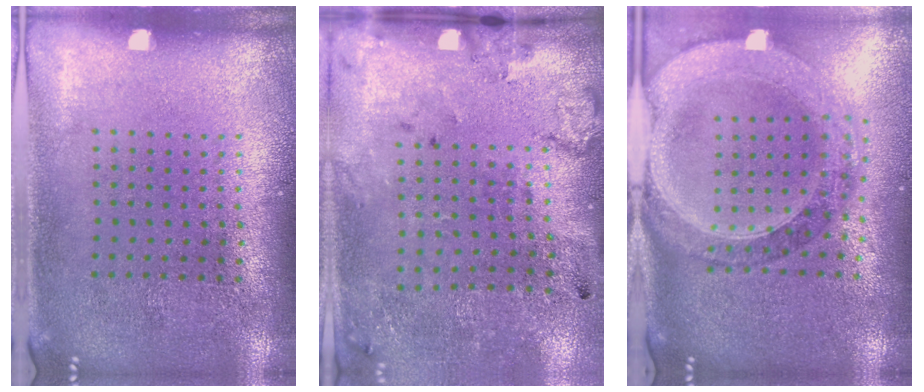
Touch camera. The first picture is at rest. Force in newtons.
{"total": 2.2, "press": 1.4, "slide": 1.7}
{"total": 1.8, "press": 1.7, "slide": 0.5}